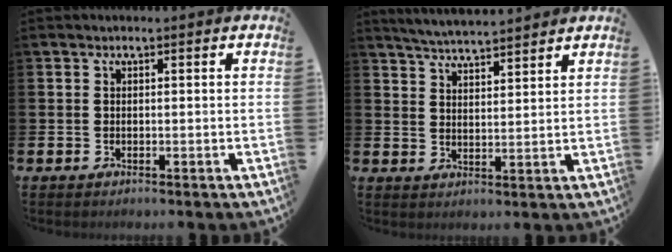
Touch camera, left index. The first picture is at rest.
{"total": 4.8, "force": [4.7, 0.0, 0.4], "torque": [-0.017, -0.027, 0.084]}